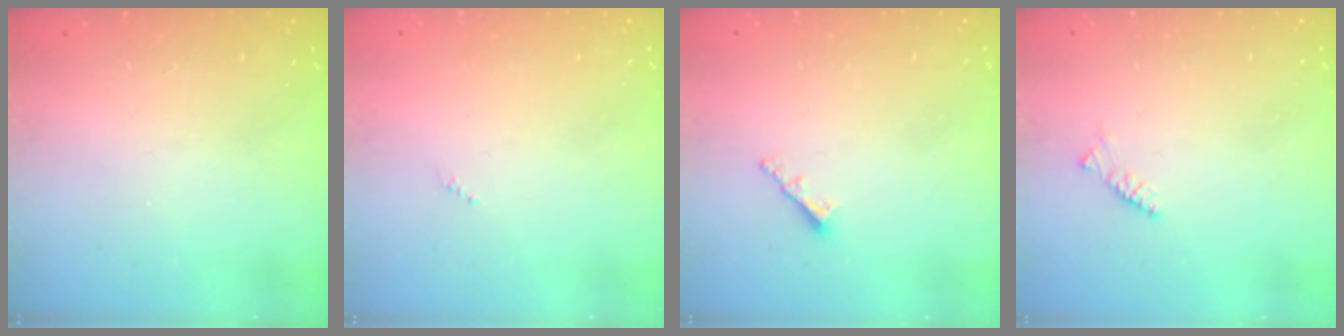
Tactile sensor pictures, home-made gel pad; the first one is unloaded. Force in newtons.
{"total": 0.0}
{"total": 2.3, "press": 2.3, "slide": 0.3}
{"total": 2.4, "press": 2.3, "slide": 0.6}